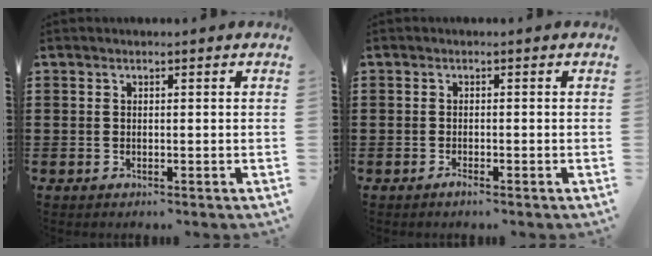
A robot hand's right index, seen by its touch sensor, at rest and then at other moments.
{"total": 0.9, "force": [-0.8, 0.0, 0.3], "torque": [-0.008, -0.005, -0.015]}